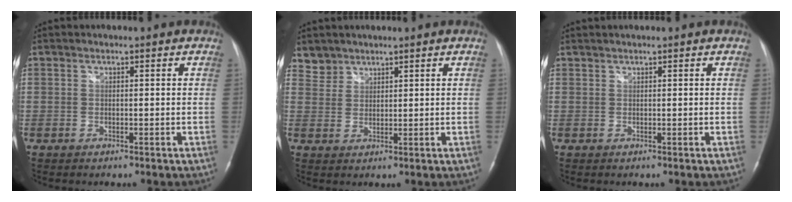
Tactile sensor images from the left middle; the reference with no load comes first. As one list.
[{"total": 3.0, "force": [2.6, 1.5, -0.6], "torque": [0.018, 0.008, 0.049]}, {"total": 0.8, "force": [0.7, -0.1, 0.2], "torque": [-0.006, 0.010, 0.020]}]